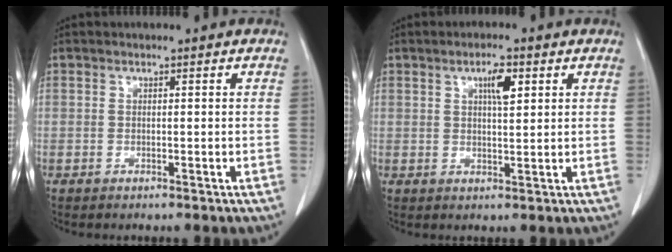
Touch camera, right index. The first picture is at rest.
{"total": 3.8, "force": [1.6, 0.9, 3.4], "torque": [-0.059, 0.000, 0.028]}